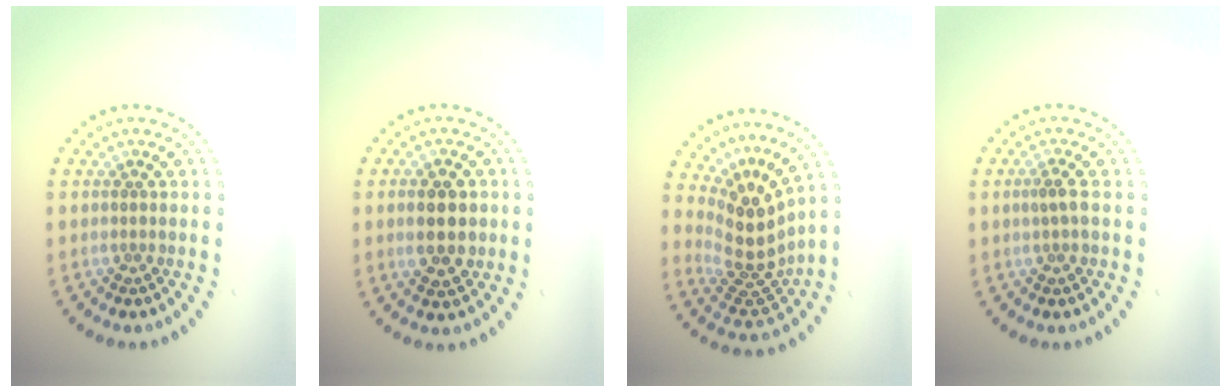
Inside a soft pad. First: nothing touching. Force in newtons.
{"total": 4.5, "press": 4.5, "slide": 0.2}
{"total": 4.6, "press": 3.2, "slide": 3.3}
{"total": 1.3, "press": 1.2, "slide": 0.5}